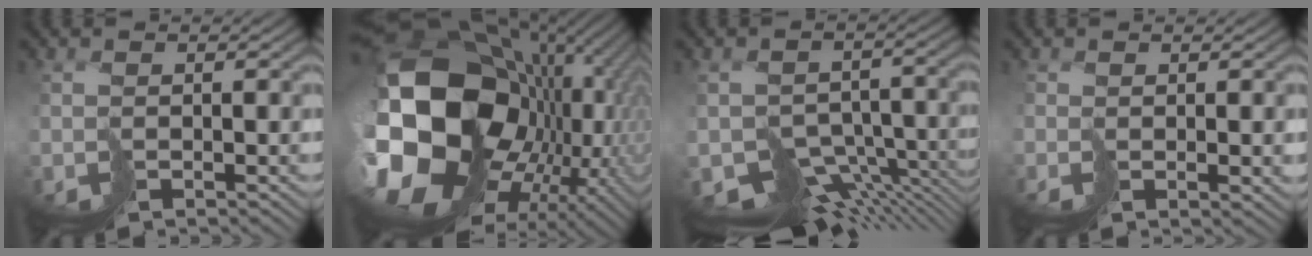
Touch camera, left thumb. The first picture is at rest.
{"total": 21.4, "force": [-0.2, 16.1, 14.1], "torque": [-0.285, -0.039, 0.001]}
{"total": 8.7, "force": [-5.5, 4.4, 5.1], "torque": [-0.100, -0.026, -0.061]}
{"total": 0.7, "force": [-0.1, 0.3, 0.7], "torque": [0.001, -0.004, 0.007]}